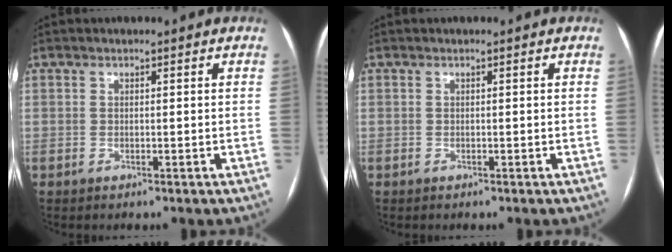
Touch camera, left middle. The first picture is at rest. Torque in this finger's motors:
{"motor_torque": [-0.03, 0.03, 0.00, 0.00]}